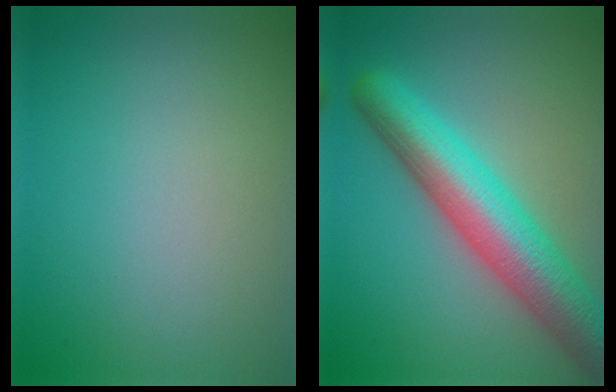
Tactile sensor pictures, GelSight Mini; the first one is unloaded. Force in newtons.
{"total": 9.1, "press": 9.1, "slide": 0.5}